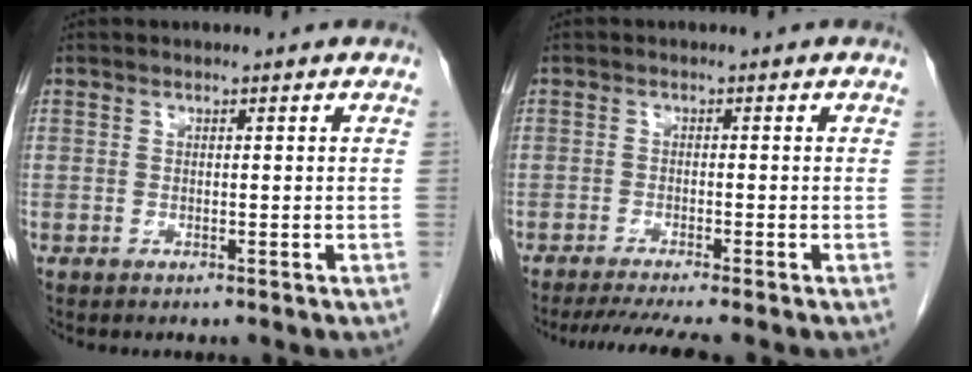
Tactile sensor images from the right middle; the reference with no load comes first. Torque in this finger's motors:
{"motor_torque": [0.45, -0.35, 0.06, 0.03]}